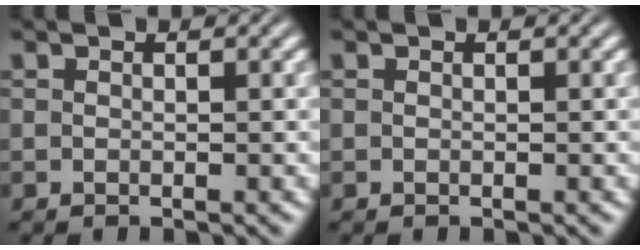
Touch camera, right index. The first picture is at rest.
{"total": 0.0}